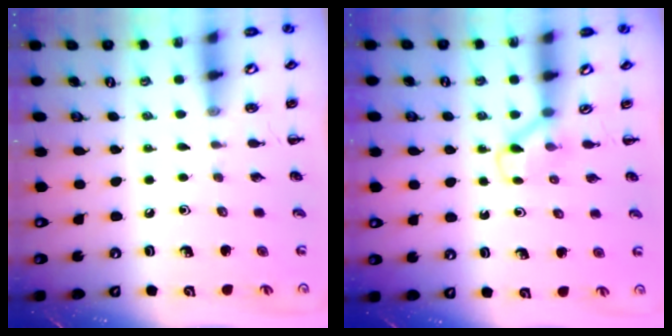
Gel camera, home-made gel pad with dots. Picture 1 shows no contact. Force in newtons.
{"total": 3.0, "press": 2.8, "slide": 0.9}